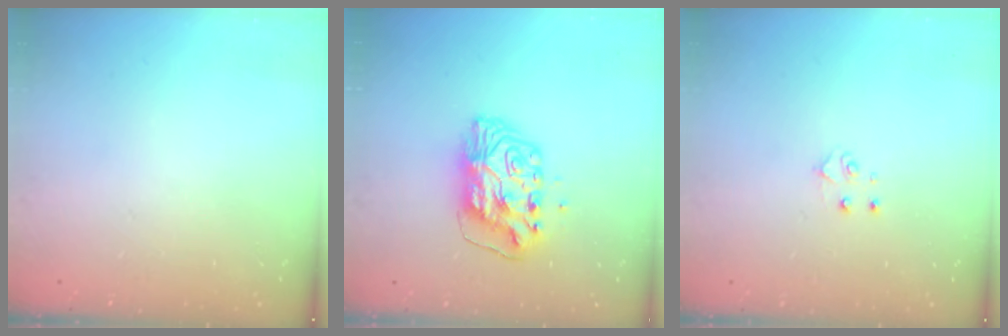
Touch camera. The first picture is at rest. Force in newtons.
{"total": 11.3, "press": 11.3, "slide": 1.1}
{"total": 3.9, "press": 3.9, "slide": 0.3}